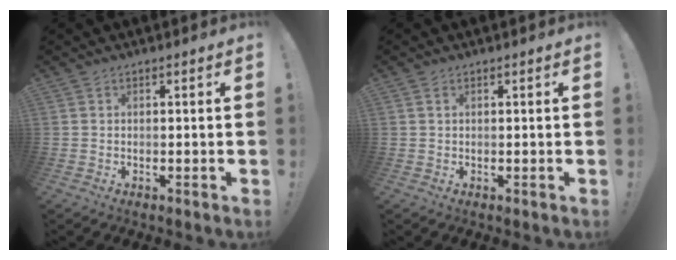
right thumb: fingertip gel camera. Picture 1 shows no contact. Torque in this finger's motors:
{"motor_torque": [0.18, -0.16, -0.45, 0.09, -0.03]}